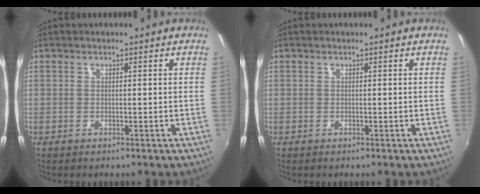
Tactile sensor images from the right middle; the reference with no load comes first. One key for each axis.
{"total": 0.0}